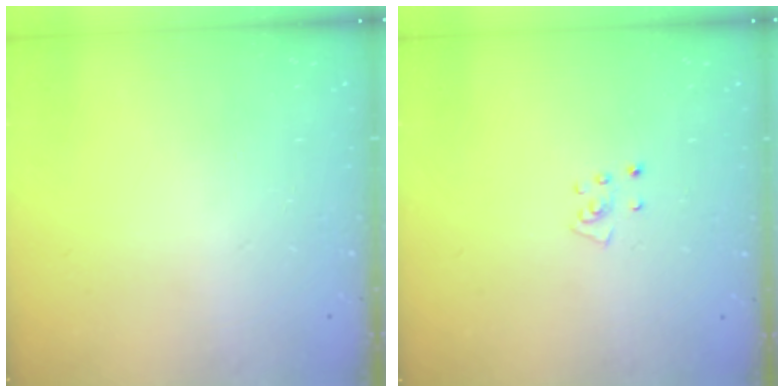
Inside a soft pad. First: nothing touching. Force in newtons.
{"total": 3.9, "press": 3.9, "slide": 0.3}